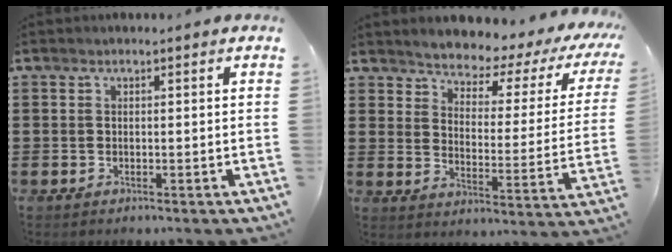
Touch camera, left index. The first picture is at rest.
{"total": 3.1, "force": [3.0, 0.5, 0.6], "torque": [-0.037, -0.032, 0.040]}